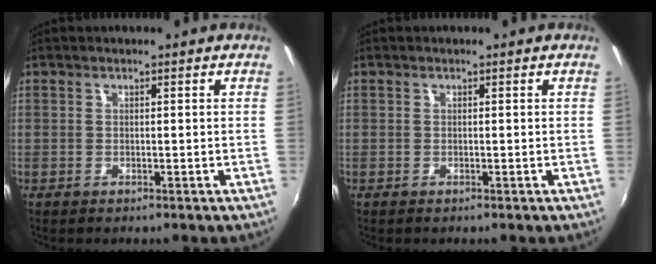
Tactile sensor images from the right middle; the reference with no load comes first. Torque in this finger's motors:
{"motor_torque": [0.17, -0.06, 0.05, 0.00]}